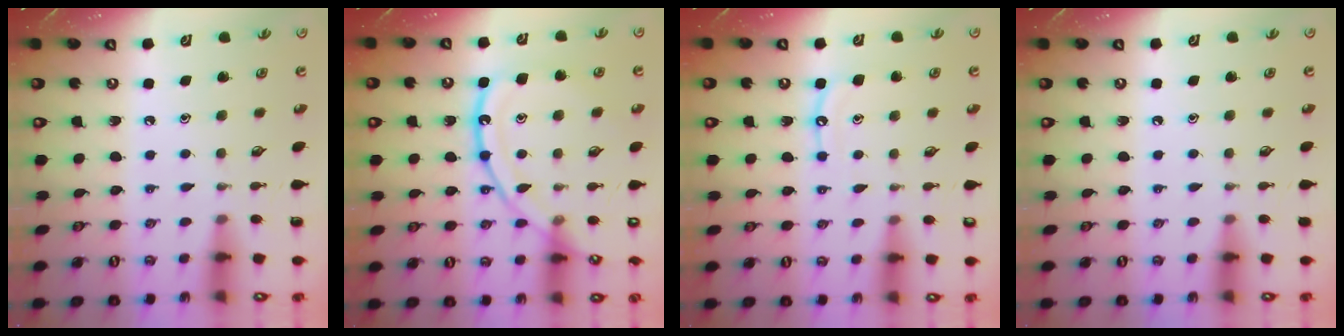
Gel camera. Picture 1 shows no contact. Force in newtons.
{"total": 15.4, "press": 15.3, "slide": 1.4}
{"total": 7.1, "press": 7.0, "slide": 0.6}
{"total": 0.0}